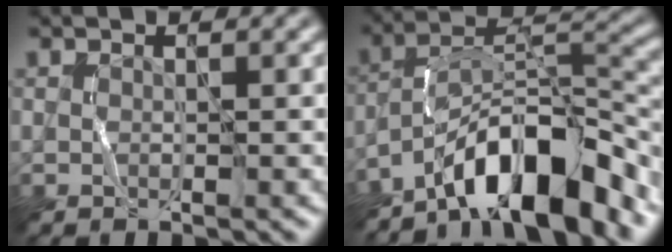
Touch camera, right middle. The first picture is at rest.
{"total": 9.8, "force": [-7.3, 2.4, 6.1], "torque": [-0.093, 0.023, -0.133]}